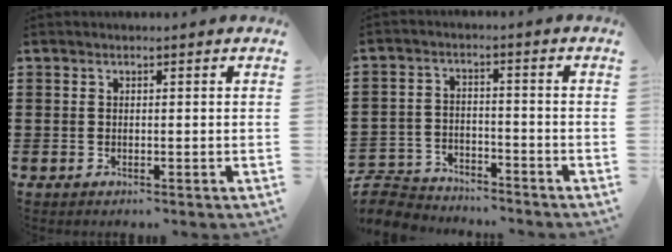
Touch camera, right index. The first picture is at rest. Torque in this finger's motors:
{"motor_torque": [-1.28, 0.86, -1.05, -0.21]}